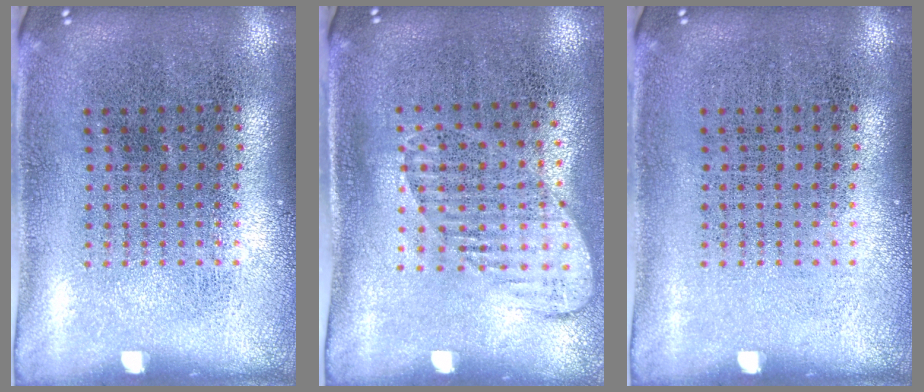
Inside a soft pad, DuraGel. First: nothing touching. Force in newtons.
{"total": 1.4, "press": 1.1, "slide": 0.8}
{"total": 0.0}